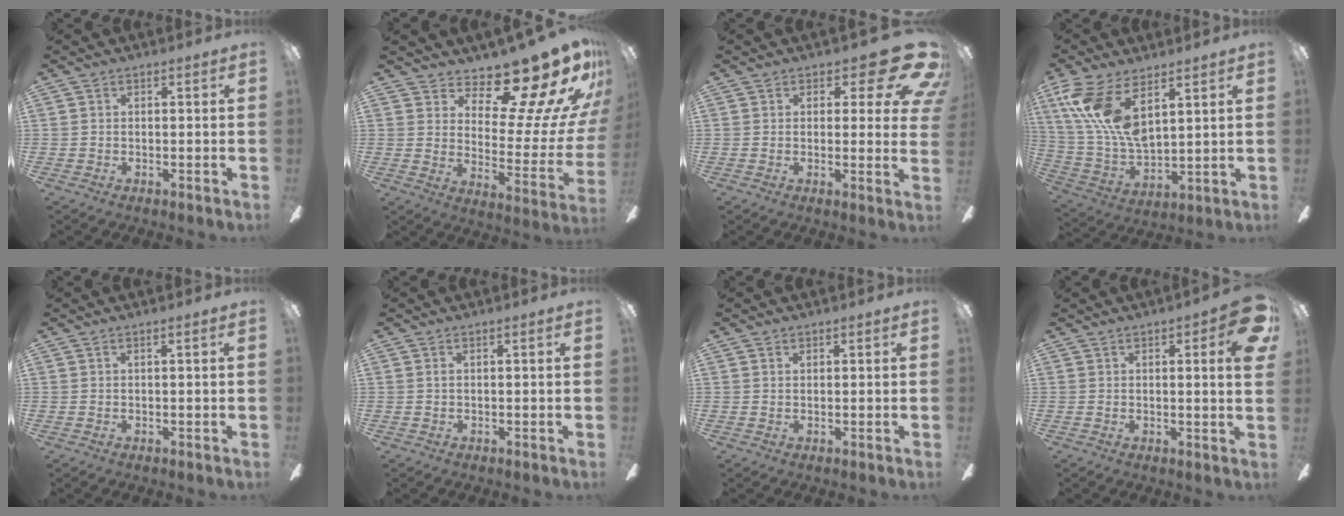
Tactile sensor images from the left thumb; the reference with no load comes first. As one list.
[{"total": 18.7, "force": [14.5, 5.4, 10.4], "torque": [-0.145, -0.124, 0.237]}, {"total": 13.3, "force": [7.2, 5.3, 9.7], "torque": [-0.116, -0.051, 0.125]}, {"total": 15.8, "force": [8.2, 6.7, 11.7], "torque": [-0.265, -0.031, 0.147]}, {"total": 0.9, "force": [0.1, 0.0, 0.9], "torque": [-0.015, -0.001, 0.002]}, {"total": 1.1, "force": [0.0, 0.1, 1.1], "torque": [-0.020, -0.001, 0.000]}, {"total": 0.6, "force": [0.5, 0.3, 0.3], "torque": [-0.006, 0.003, 0.008]}, {"total": 6.6, "force": [2.6, 1.3, 5.9], "torque": [-0.075, -0.010, 0.037]}]